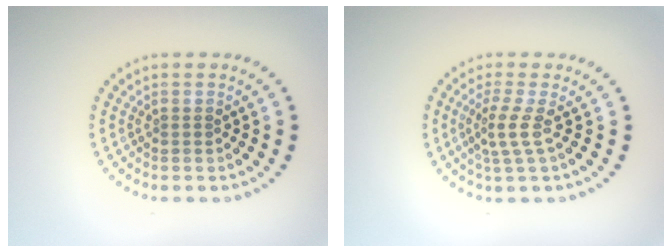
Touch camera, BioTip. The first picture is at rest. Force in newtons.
{"total": 2.3, "press": 1.6, "slide": 1.7}